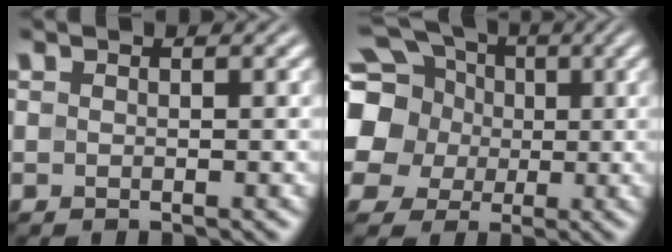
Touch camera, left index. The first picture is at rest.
{"total": 16.2, "force": [2.5, 14.5, 6.7], "torque": [-0.177, 0.014, 0.007]}